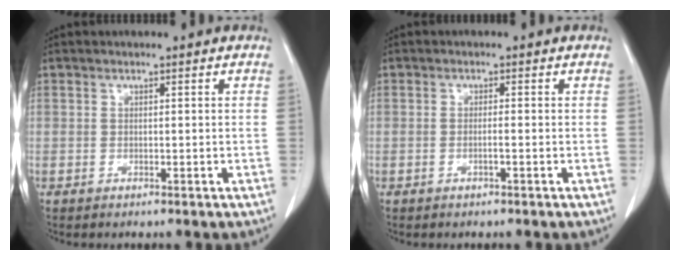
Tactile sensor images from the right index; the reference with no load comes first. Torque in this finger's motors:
{"motor_torque": [-0.14, 0.08, -0.06, -0.01]}